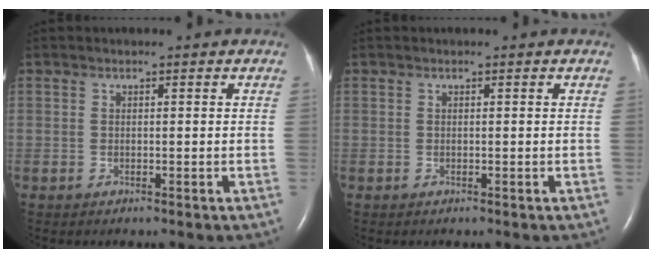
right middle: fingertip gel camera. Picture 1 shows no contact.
{"total": 0.0}